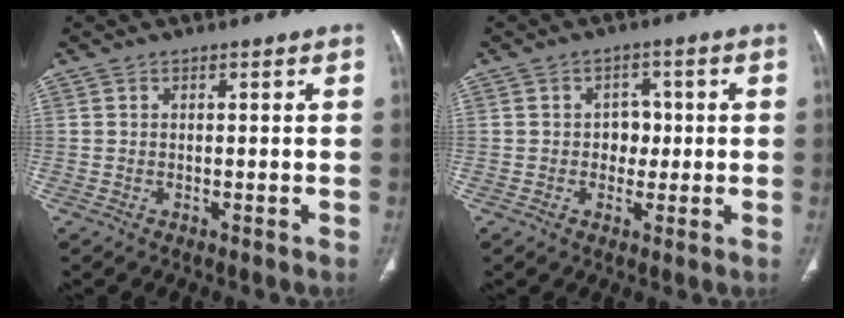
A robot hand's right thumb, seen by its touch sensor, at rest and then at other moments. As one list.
[{"total": 3.7, "force": [-0.1, 3.1, 2.0], "torque": [0.004, 0.008, -0.006]}]